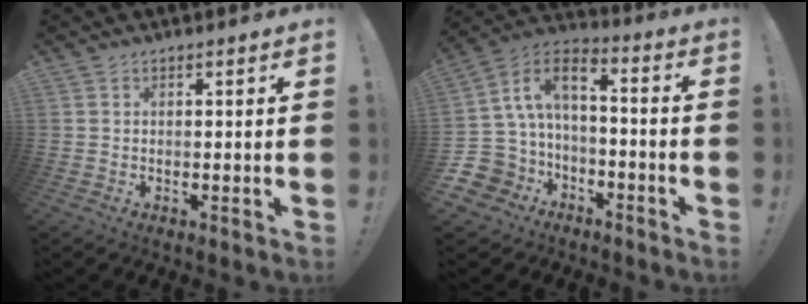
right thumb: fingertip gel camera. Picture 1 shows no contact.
{"total": 8.3, "force": [-1.6, 6.6, 4.7], "torque": [-0.102, 0.014, -0.028]}